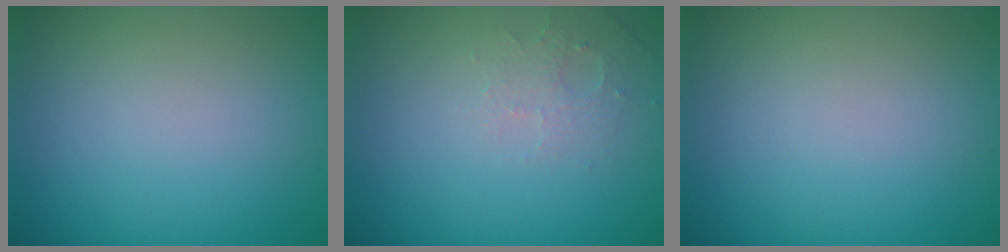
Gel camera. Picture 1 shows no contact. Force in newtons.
{"total": 1.8, "press": 1.7, "slide": 0.4}
{"total": 0.0}